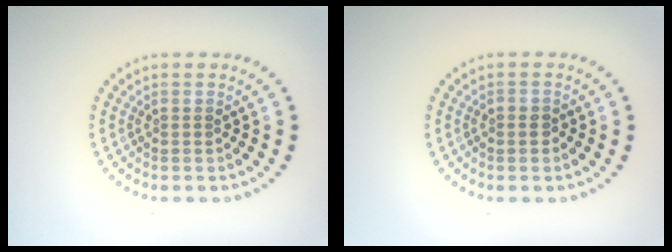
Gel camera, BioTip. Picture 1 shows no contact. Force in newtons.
{"total": 0.6, "press": 0.5, "slide": 0.2}